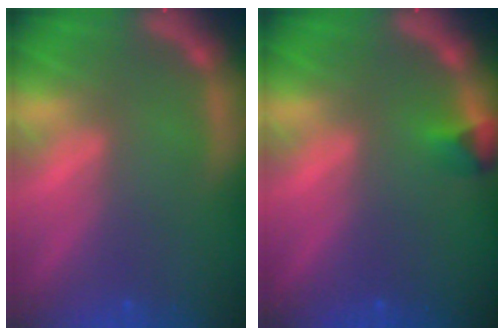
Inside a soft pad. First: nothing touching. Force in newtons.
{"total": 1.4}